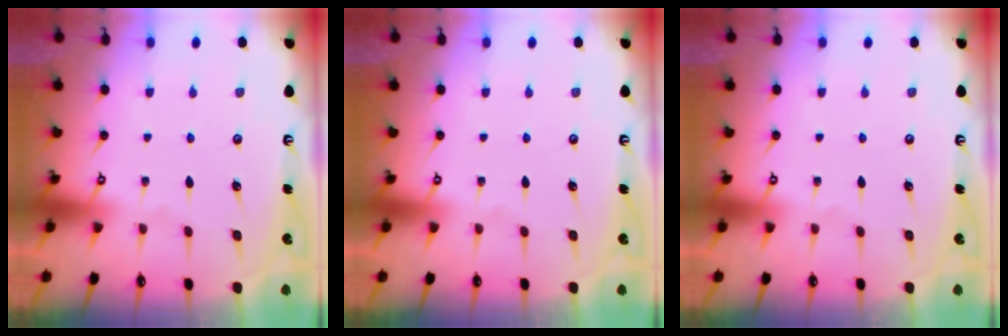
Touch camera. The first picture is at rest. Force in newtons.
{"total": 0.0}
{"total": 0.0}